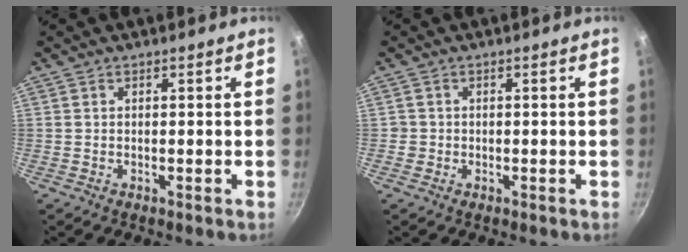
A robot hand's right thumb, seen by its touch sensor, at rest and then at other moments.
{"total": 1.3, "force": [-0.3, 1.2, 0.2], "torque": [0.001, 0.004, -0.005]}